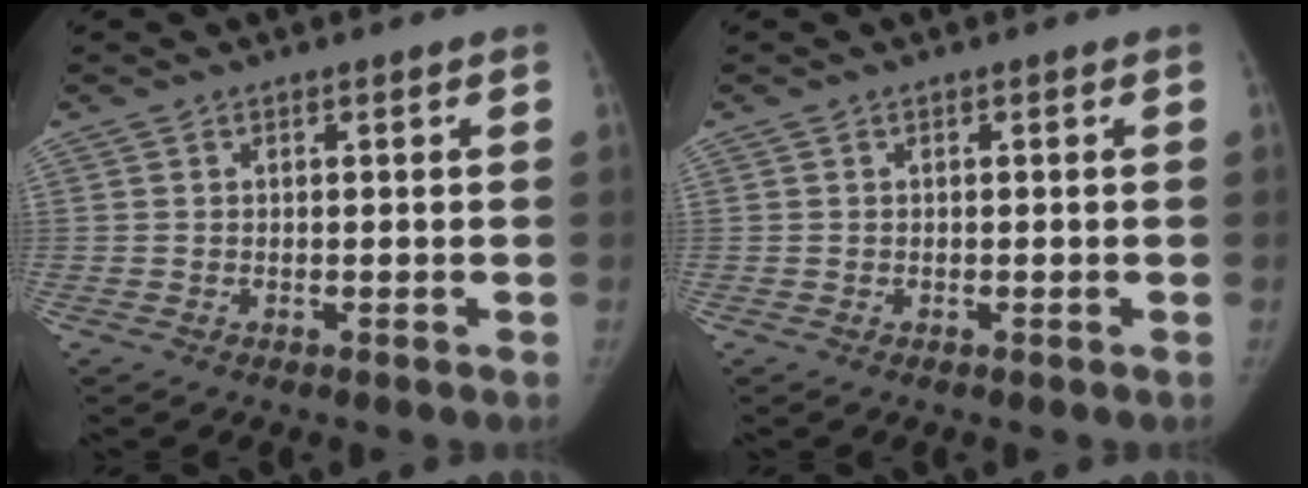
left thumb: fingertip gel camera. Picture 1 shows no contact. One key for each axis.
{"total": 0.0}